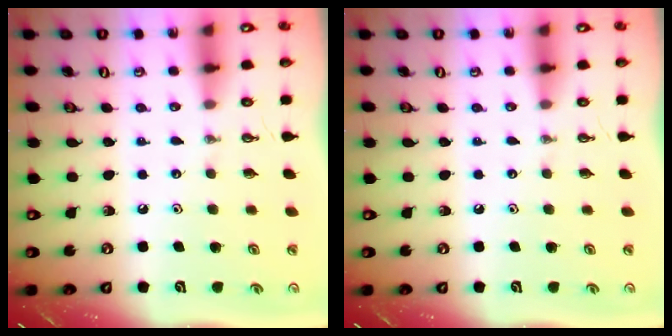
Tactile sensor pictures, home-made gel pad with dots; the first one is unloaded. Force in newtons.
{"total": 0.0}